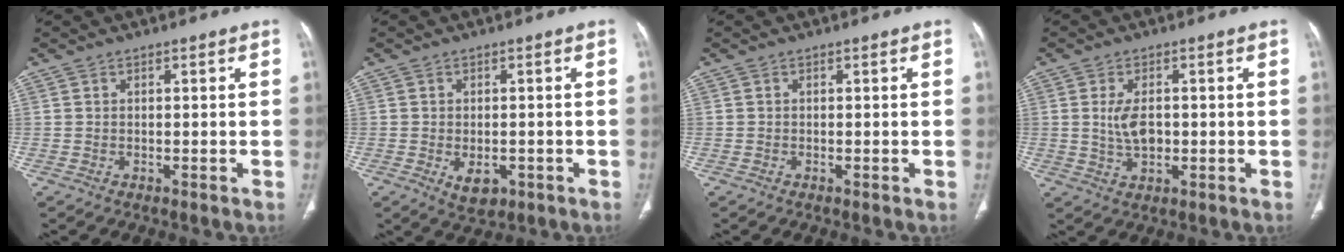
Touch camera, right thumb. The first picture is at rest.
{"total": 4.0, "force": [-1.5, 2.5, 2.7], "torque": [-0.035, 0.003, -0.013]}
{"total": 0.0}
{"total": 5.2, "force": [0.2, 3.0, 4.3], "torque": [-0.081, -0.002, 0.008]}